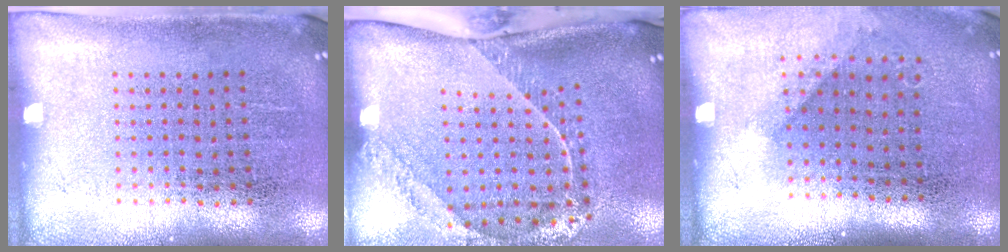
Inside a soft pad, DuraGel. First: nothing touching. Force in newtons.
{"total": 2.4, "press": 1.7, "slide": 1.8}
{"total": 1.0, "press": 0.7, "slide": 0.7}